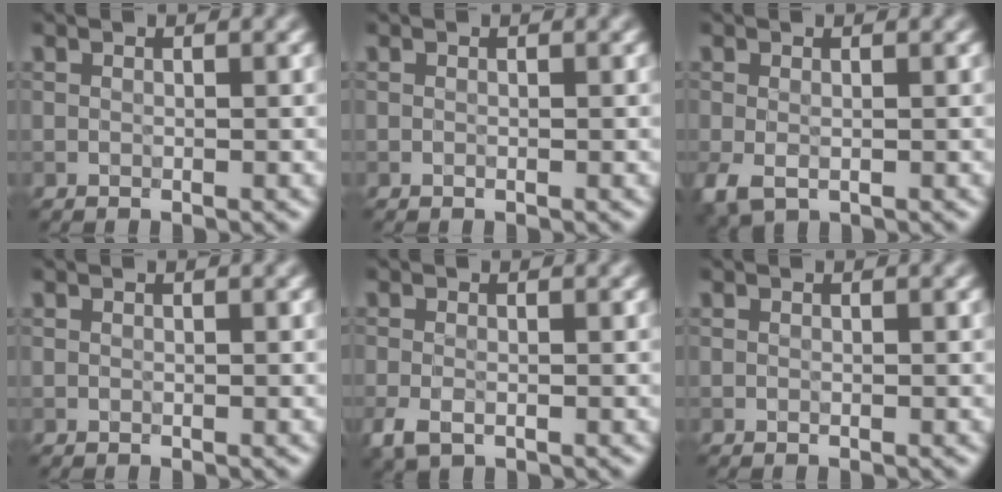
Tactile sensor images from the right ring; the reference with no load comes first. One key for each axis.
{"total": 0.0}
{"total": 2.3, "fx": -0.7, "fy": 1.3, "fz": 1.7, "tx": -0.043, "ty": -0.011, "tz": -0.014}
{"total": 0.0}
{"total": 2.3, "fx": -1.0, "fy": 1.2, "fz": 1.7, "tx": -0.043, "ty": -0.008, "tz": -0.022}
{"total": 0.0}